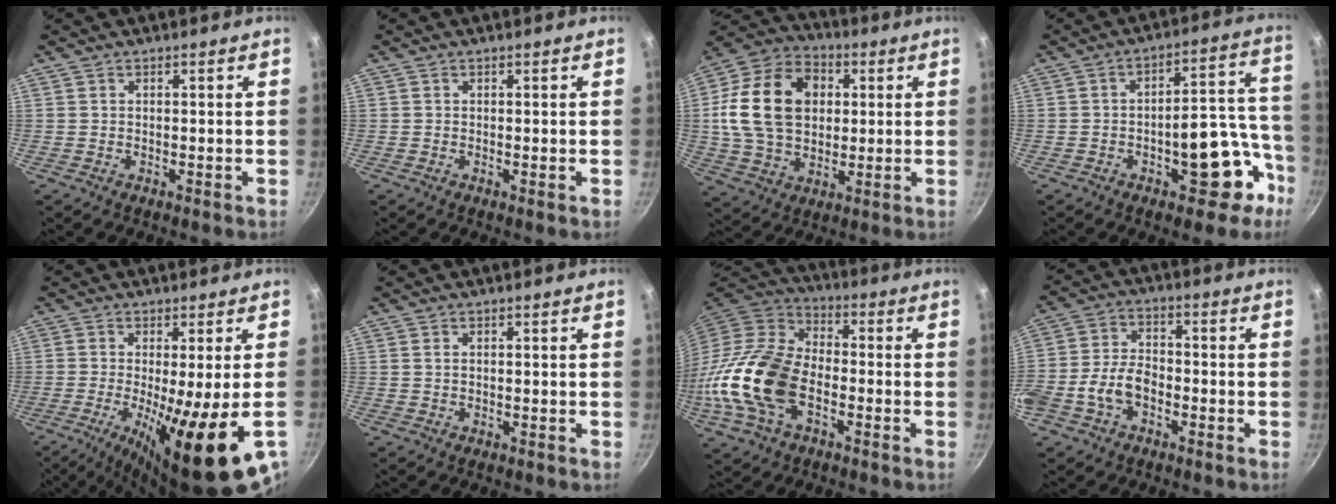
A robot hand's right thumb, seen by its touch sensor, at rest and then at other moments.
{"total": 0.0}
{"total": 20.0, "force": [3.0, 14.7, 13.2], "torque": [-0.217, 0.016, 0.046]}
{"total": 14.9, "force": [-6.2, 7.3, 11.4], "torque": [-0.090, 0.074, -0.077]}
{"total": 16.8, "force": [-5.1, 2.2, 15.8], "torque": [-0.249, -0.026, -0.068]}
{"total": 0.6, "force": [0.2, 0.3, 0.5], "torque": [-0.008, 0.000, 0.004]}
{"total": 18.9, "force": [-5.2, 11.7, 13.9], "torque": [-0.267, 0.033, -0.116]}
{"total": 8.6, "force": [-3.3, 5.5, 5.7], "torque": [-0.099, 0.037, -0.072]}